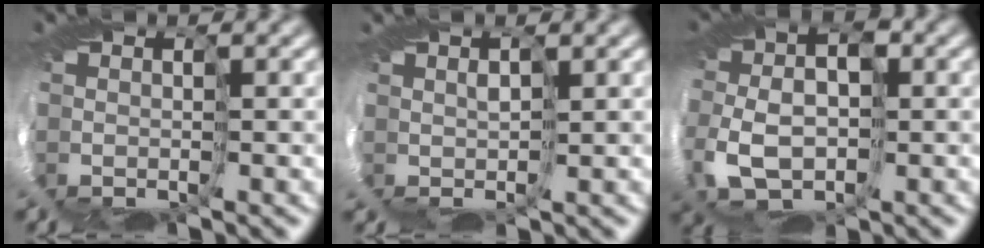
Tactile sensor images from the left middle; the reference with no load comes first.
{"total": 2.5, "force": [0.9, -2.0, -1.2], "torque": [0.024, 0.012, -0.001]}
{"total": 5.5, "force": [-1.0, 3.4, 4.2], "torque": [-0.108, -0.009, -0.022]}